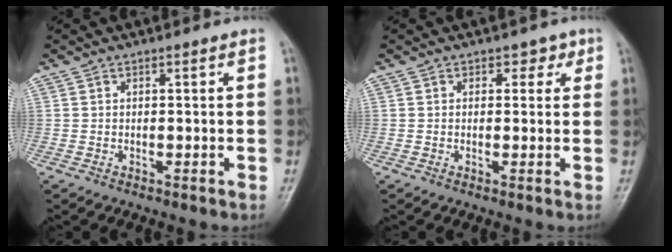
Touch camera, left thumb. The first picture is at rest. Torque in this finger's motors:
{"motor_torque": [0.01, 0.10, -0.13, 0.14, 0.04]}